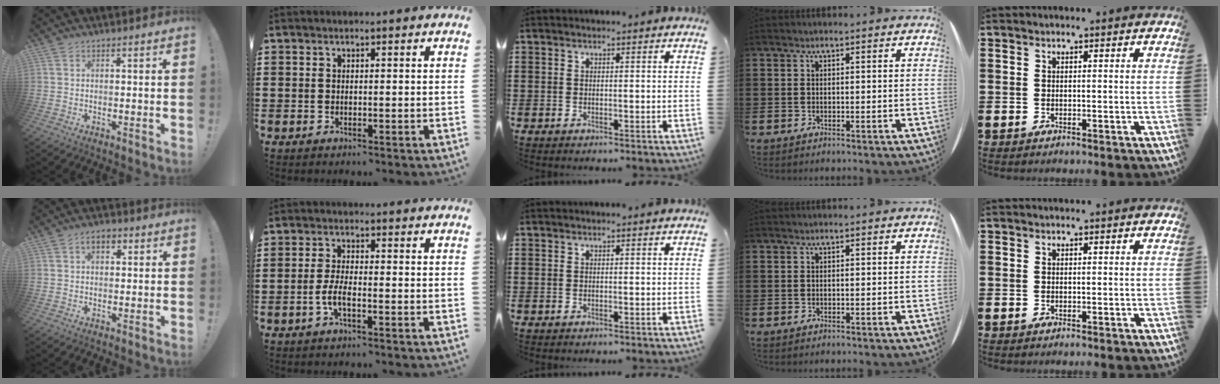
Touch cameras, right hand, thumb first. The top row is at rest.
{"thumb": {"total": 3.4, "force": [1.0, 2.1, 2.5], "torque": [-0.039, 0.006, 0.015]}, "index": {"total": 2.7, "force": [-1.2, 0.6, 2.4], "torque": [-0.056, -0.003, -0.027]}}